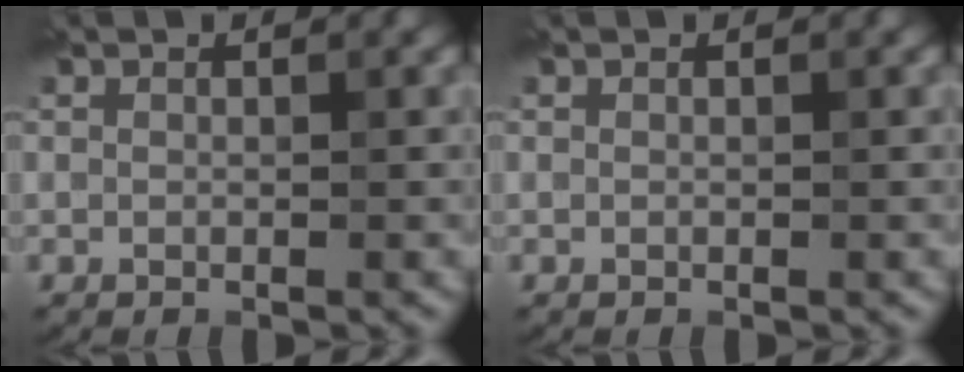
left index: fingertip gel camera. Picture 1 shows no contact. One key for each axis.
{"total": 0.0}